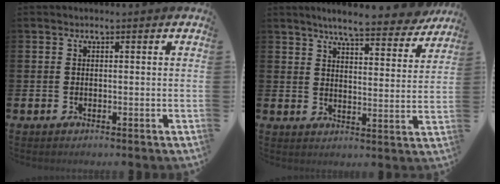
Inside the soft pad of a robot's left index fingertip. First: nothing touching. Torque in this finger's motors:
{"motor_torque": [0.19, -0.49, 0.83, 0.21]}